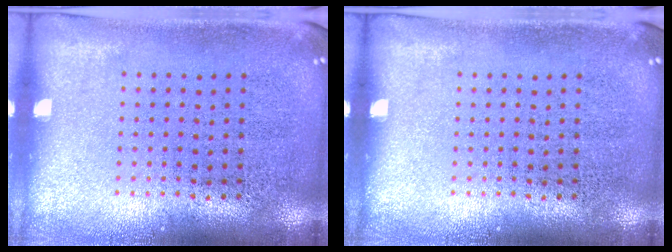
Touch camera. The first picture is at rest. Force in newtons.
{"total": 0.0}